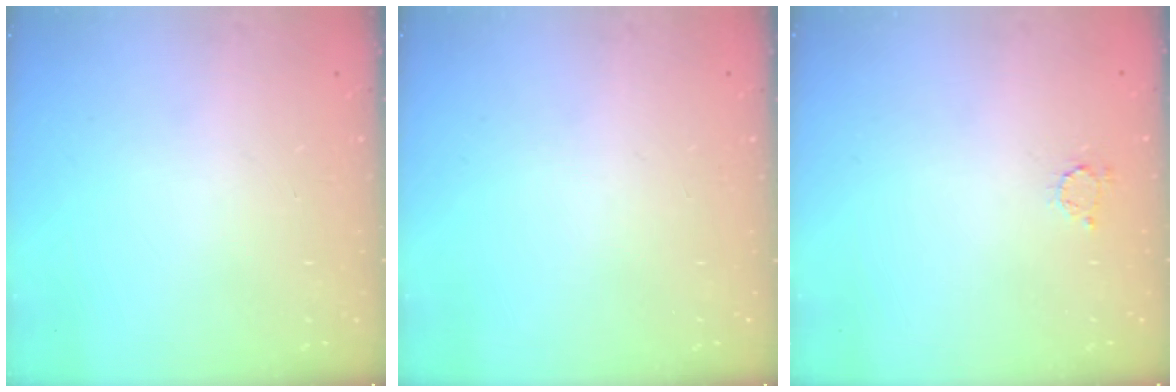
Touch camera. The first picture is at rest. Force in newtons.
{"total": 0.0}
{"total": 2.7, "press": 2.7, "slide": 0.4}